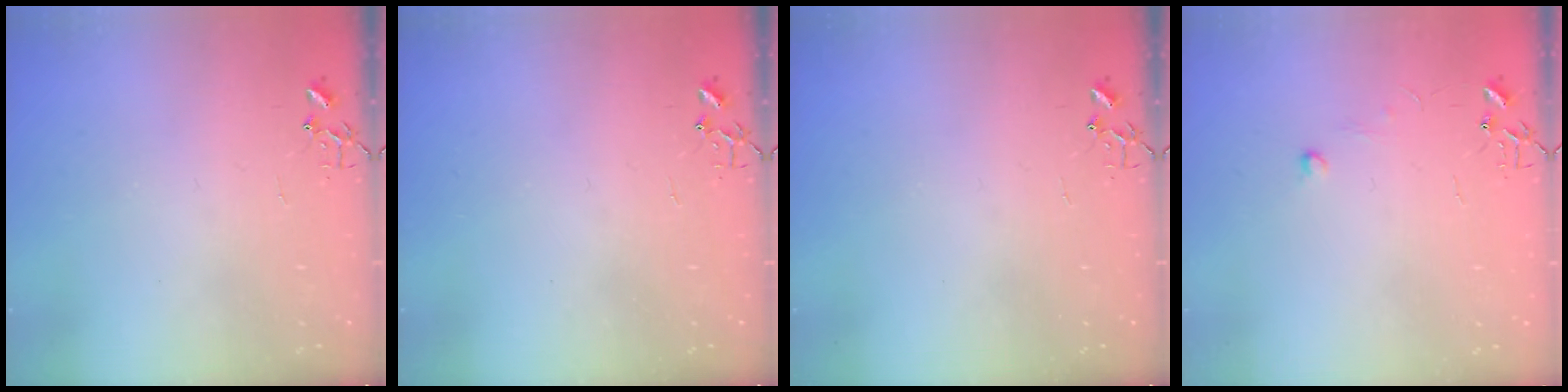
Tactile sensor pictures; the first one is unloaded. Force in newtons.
{"total": 0.0}
{"total": 0.0}
{"total": 5.4, "press": 5.4, "slide": 0.6}